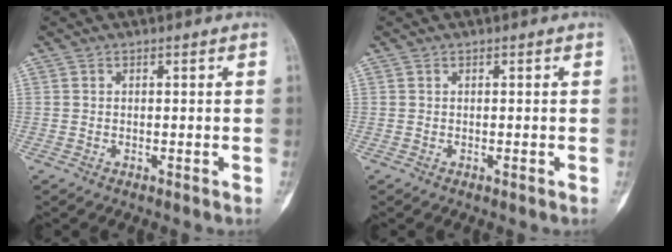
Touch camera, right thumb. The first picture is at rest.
{"total": 0.0}